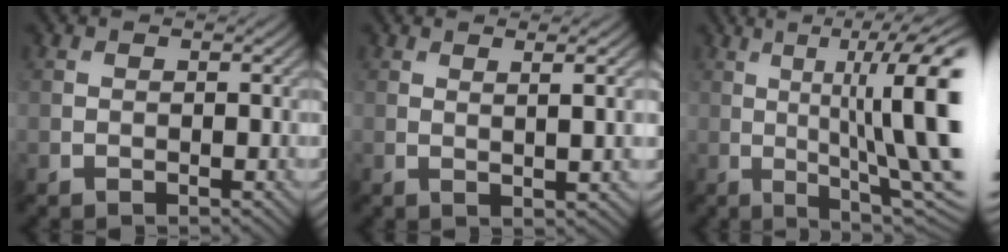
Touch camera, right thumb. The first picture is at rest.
{"total": 3.5, "force": [1.3, 0.5, 3.3], "torque": [-0.044, 0.011, 0.020]}
{"total": 16.5, "force": [1.2, 4.1, 16.0], "torque": [-0.209, 0.022, 0.020]}